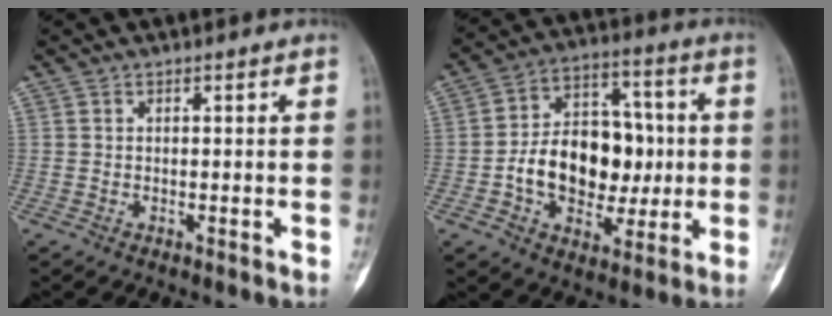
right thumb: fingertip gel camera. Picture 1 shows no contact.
{"total": 17.4, "force": [-1.5, 12.1, 12.4], "torque": [-0.155, 0.035, -0.017]}